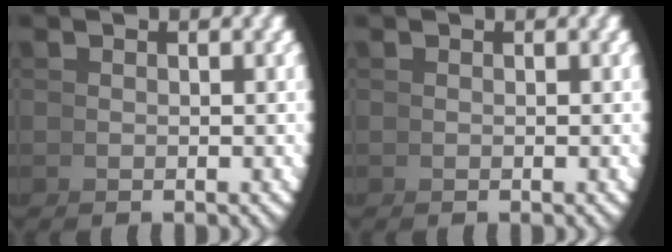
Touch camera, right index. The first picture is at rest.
{"total": 0.0}